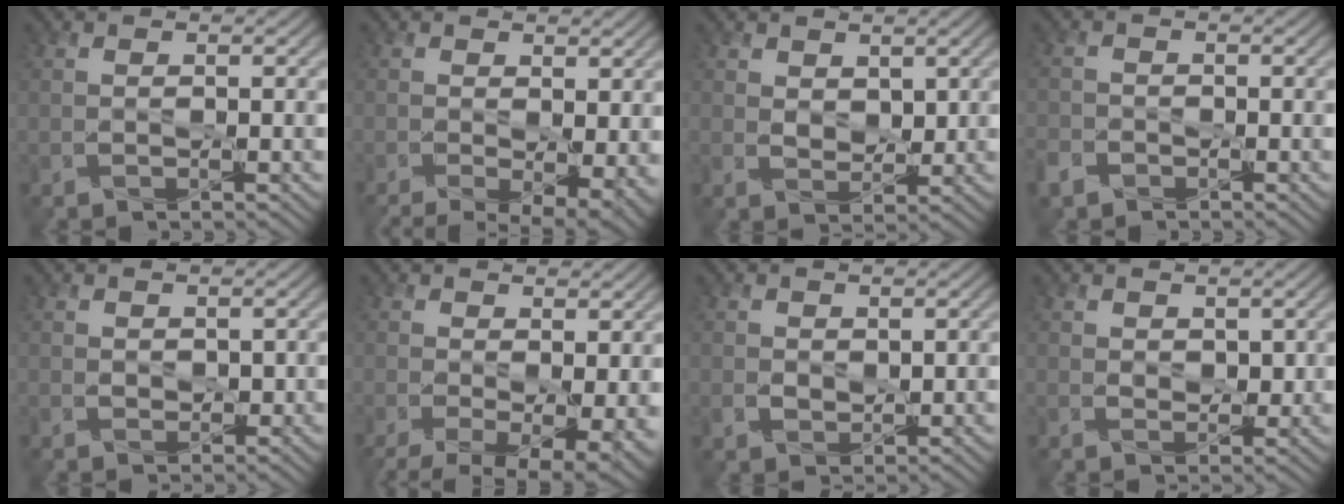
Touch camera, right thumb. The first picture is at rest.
{"total": 6.9, "force": [-1.7, 2.9, 5.9], "torque": [-0.107, -0.022, -0.018]}
{"total": 2.5, "force": [1.5, 1.6, 1.2], "torque": [-0.030, -0.007, 0.029]}
{"total": 2.7, "force": [-1.8, 1.7, 0.8], "torque": [-0.025, -0.006, -0.048]}
{"total": 0.9, "force": [0.5, 0.7, 0.2], "torque": [-0.006, -0.005, 0.011]}
{"total": 8.2, "force": [-2.2, 4.0, 6.9], "torque": [-0.123, -0.033, -0.022]}
{"total": 1.8, "force": [0.6, 1.5, 0.8], "torque": [-0.022, -0.007, 0.014]}
{"total": 1.8, "force": [1.0, 1.2, 0.9], "torque": [-0.020, -0.007, 0.019]}